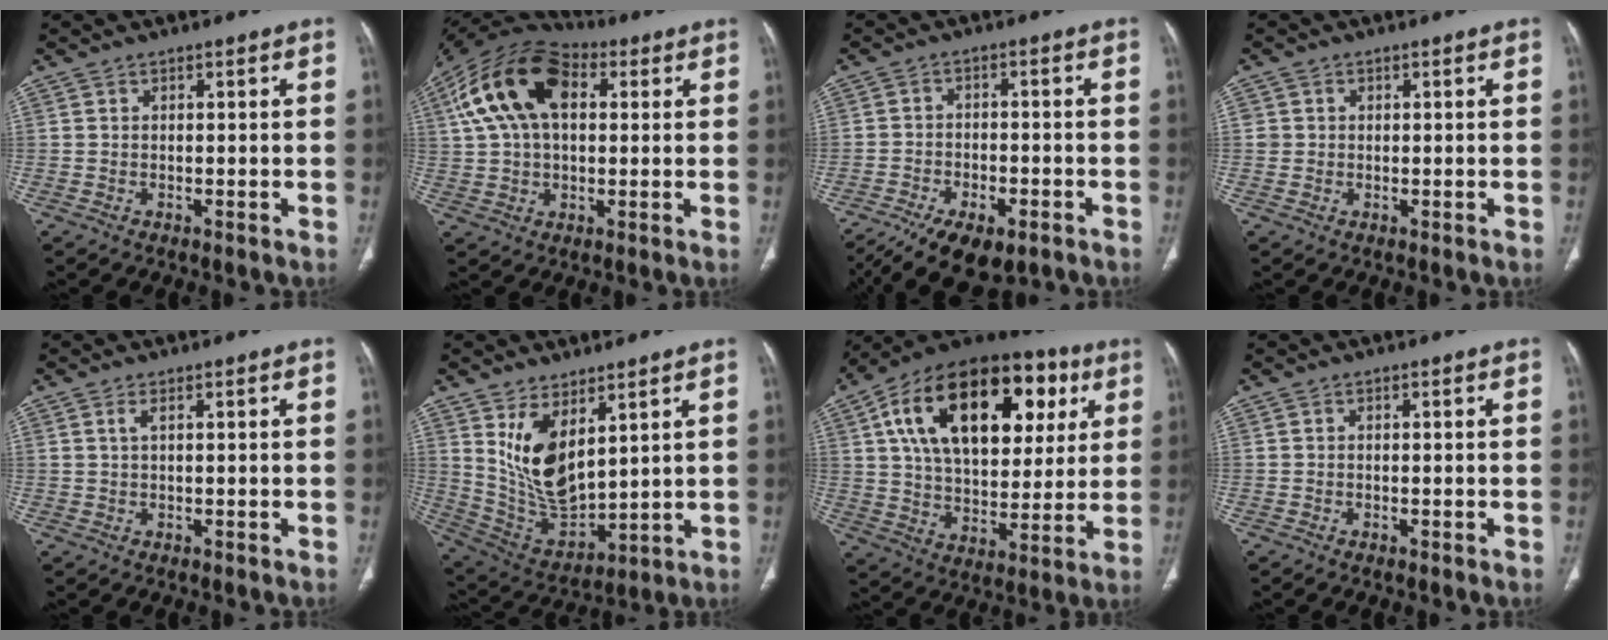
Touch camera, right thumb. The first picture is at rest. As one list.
[{"total": 18.5, "force": [5.1, 11.0, 13.9], "torque": [-0.251, 0.026, 0.082]}, {"total": 13.8, "force": [-8.7, 6.5, 8.5], "torque": [-0.155, 0.025, -0.136]}, {"total": 1.6, "force": [0.2, 1.6, 0.2], "torque": [0.007, 0.004, 0.003]}, {"total": 1.1, "force": [0.4, 0.2, 0.9], "torque": [-0.029, 0.007, 0.010]}, {"total": 13.0, "force": [5.3, 6.6, 9.9], "torque": [-0.166, -0.036, 0.126]}, {"total": 30.1, "force": [10.2, 17.3, 22.5], "torque": [-0.347, 0.024, 0.163]}, {"total": 0.5, "force": [-0.3, 0.2, 0.4], "torque": [-0.010, -0.001, -0.004]}]